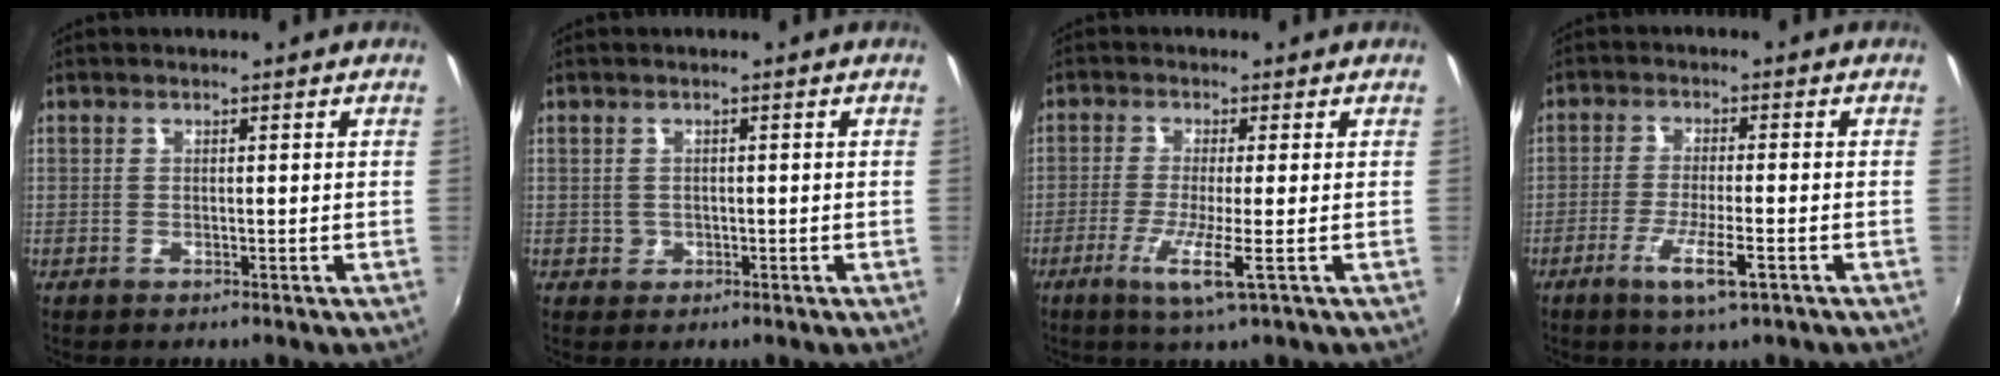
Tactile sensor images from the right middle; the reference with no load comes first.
{"total": 1.4, "force": [-0.2, 1.4, 0.1], "torque": [0.001, -0.002, -0.001]}
{"total": 5.7, "force": [-2.4, -0.7, 5.1], "torque": [-0.116, -0.017, -0.050]}
{"total": 6.4, "force": [-3.5, 0.7, 5.3], "torque": [-0.109, -0.015, -0.064]}